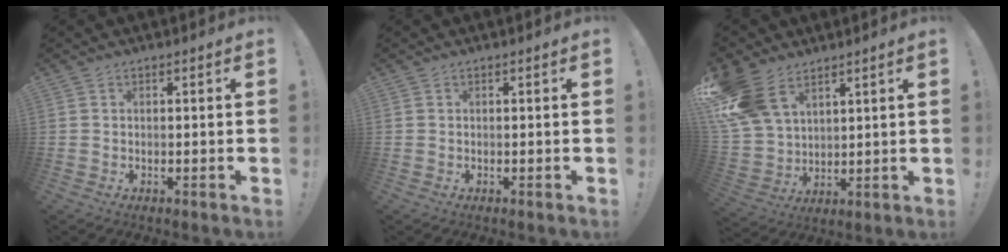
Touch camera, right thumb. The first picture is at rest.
{"total": 0.0}
{"total": 15.3, "force": [9.0, 9.5, 8.0], "torque": [-0.162, -0.042, 0.177]}